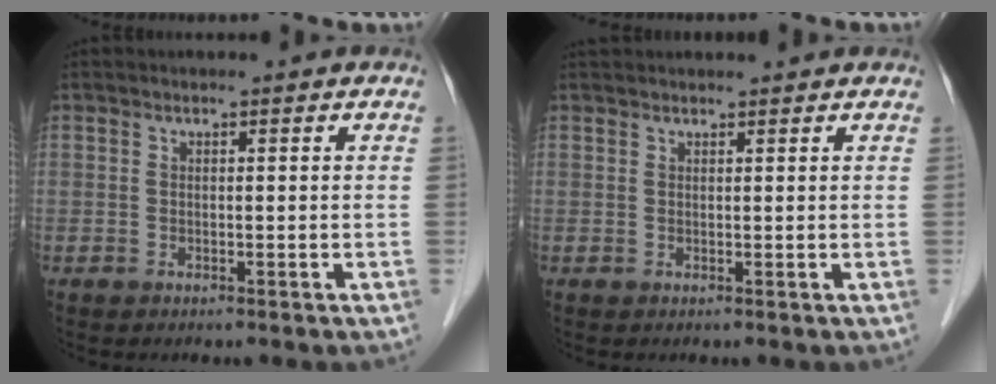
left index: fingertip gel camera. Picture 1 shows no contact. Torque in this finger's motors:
{"motor_torque": [-0.71, -0.97, -0.07, -0.04]}